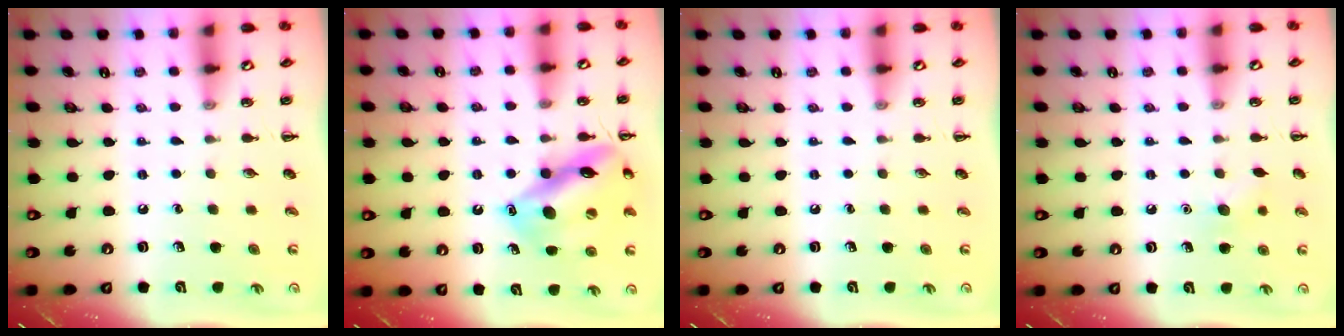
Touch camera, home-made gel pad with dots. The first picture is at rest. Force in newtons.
{"total": 15.7, "press": 15.6, "slide": 2.0}
{"total": 0.0}
{"total": 6.5, "press": 6.3, "slide": 1.3}